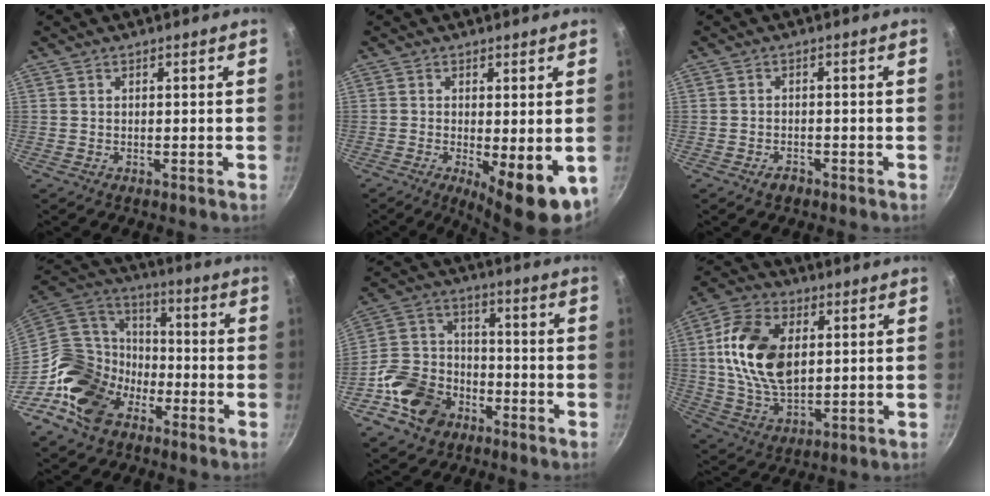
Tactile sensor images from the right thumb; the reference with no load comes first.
{"total": 10.0, "force": [-2.5, 3.3, 9.1], "torque": [-0.108, -0.010, -0.023]}
{"total": 2.2, "force": [-1.5, 1.3, 0.9], "torque": [-0.013, 0.016, -0.022]}
{"total": 17.3, "force": [-8.0, 12.6, 8.8], "torque": [-0.126, 0.062, -0.168]}
{"total": 14.1, "force": [-6.6, 10.5, 6.6], "torque": [-0.105, 0.048, -0.127]}
{"total": 16.9, "force": [2.9, 10.5, 12.9], "torque": [-0.225, -0.007, 0.053]}